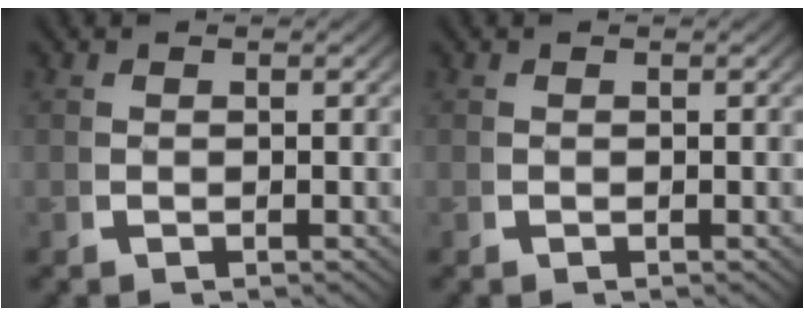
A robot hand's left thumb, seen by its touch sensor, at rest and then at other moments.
{"total": 0.0}